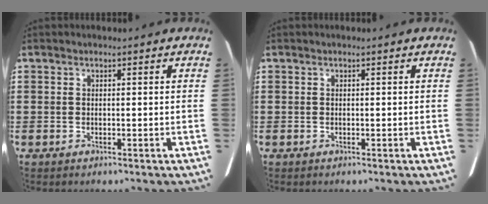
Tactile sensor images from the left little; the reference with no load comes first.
{"total": 0.0}